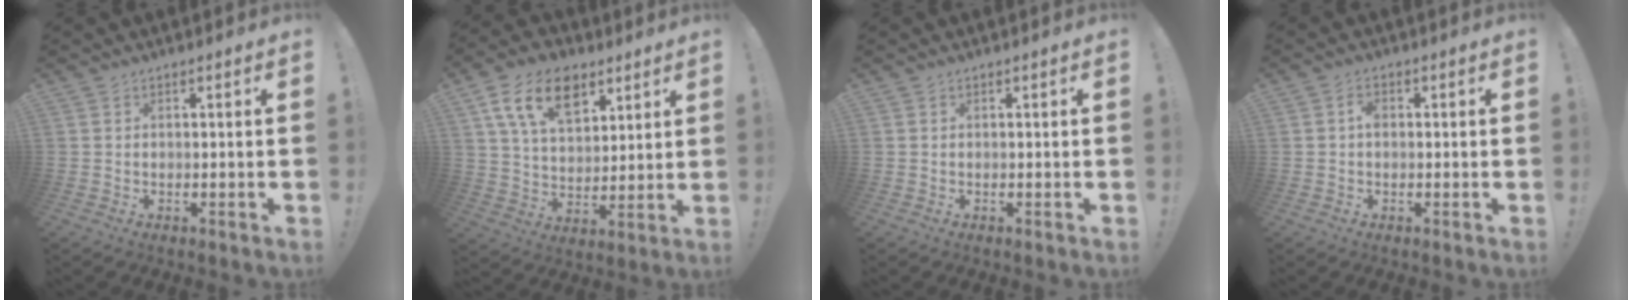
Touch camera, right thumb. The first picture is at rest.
{"total": 15.9, "force": [8.3, 9.6, 9.6], "torque": [-0.164, -0.027, 0.153]}
{"total": 0.0}
{"total": 2.3, "force": [0.0, 1.6, 1.7], "torque": [-0.025, 0.005, -0.002]}